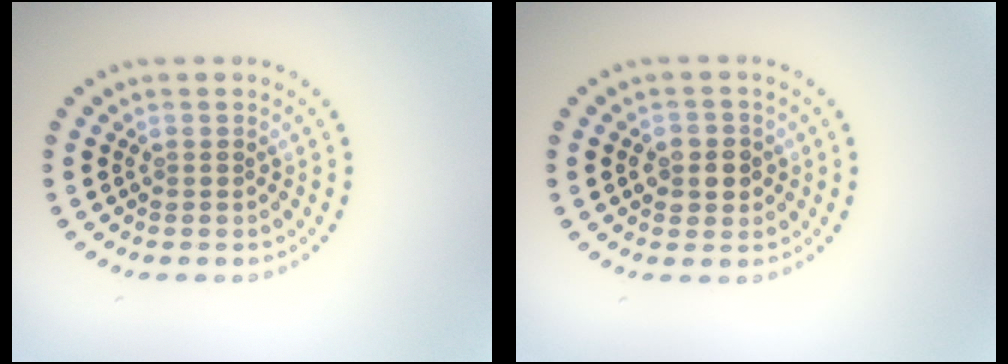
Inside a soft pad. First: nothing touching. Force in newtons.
{"total": 2.6, "press": 2.5, "slide": 0.6}